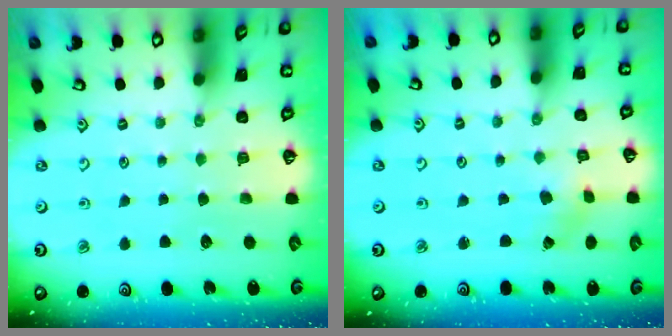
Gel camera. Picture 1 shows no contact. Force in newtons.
{"total": 0.8, "press": 0.8, "slide": 0.1}